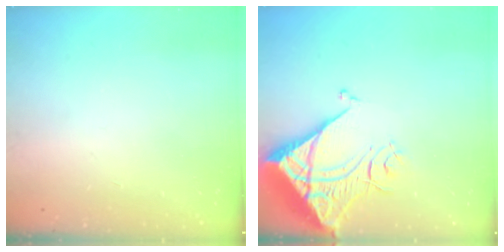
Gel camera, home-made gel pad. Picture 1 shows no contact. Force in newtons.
{"total": 10.3, "press": 10.3, "slide": 1.3}